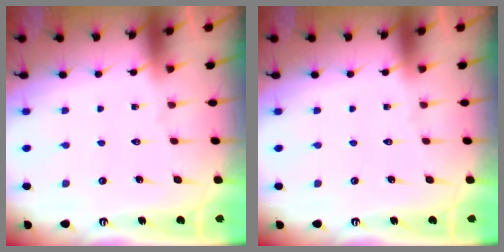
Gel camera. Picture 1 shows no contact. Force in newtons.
{"total": 0.0}